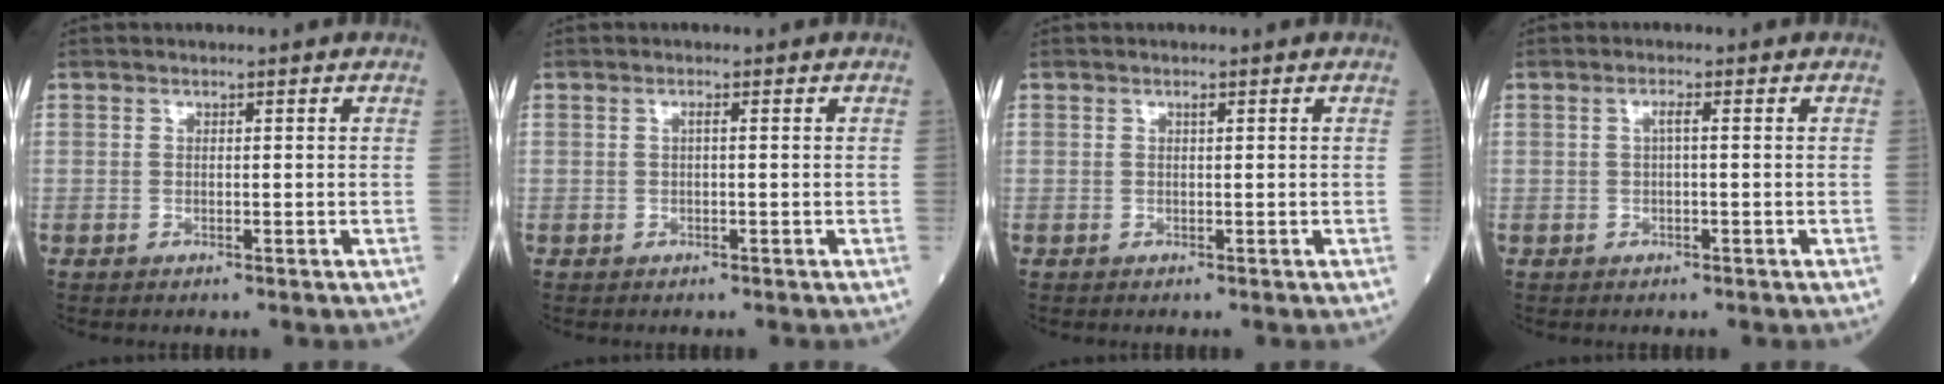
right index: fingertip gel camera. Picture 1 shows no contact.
{"total": 1.0, "force": [0.2, 0.3, 0.9], "torque": [-0.025, 0.001, 0.003]}
{"total": 0.7, "force": [0.2, 0.3, 0.6], "torque": [-0.016, 0.002, 0.003]}
{"total": 1.6, "force": [0.3, 0.4, 1.6], "torque": [-0.037, 0.003, 0.006]}